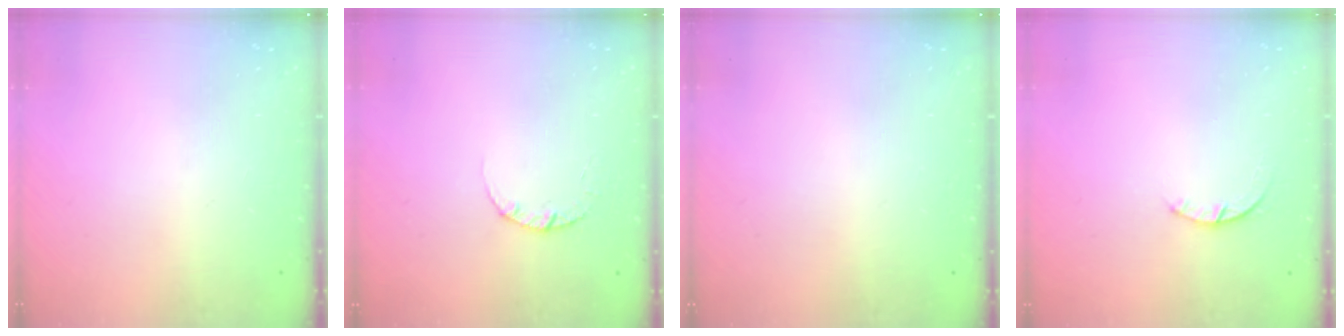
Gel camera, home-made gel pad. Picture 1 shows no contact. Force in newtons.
{"total": 2.4, "press": 2.3, "slide": 0.3}
{"total": 2.6, "press": 2.6, "slide": 0.2}
{"total": 1.2, "press": 1.2, "slide": 0.3}